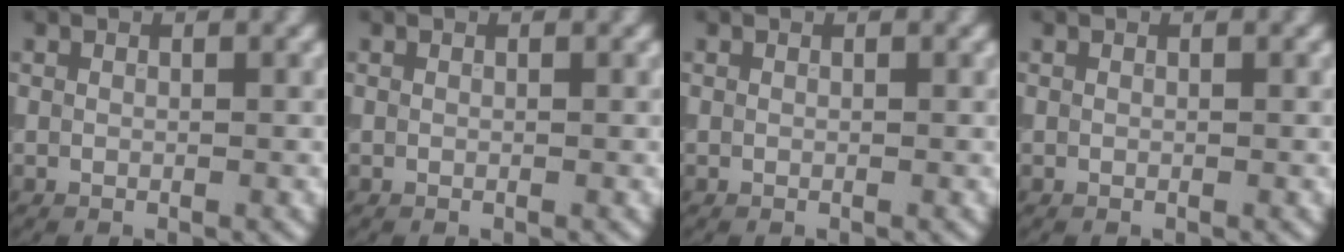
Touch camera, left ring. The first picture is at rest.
{"total": 0.0}
{"total": 0.0}
{"total": 0.0}